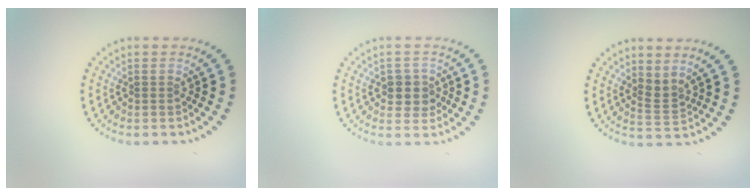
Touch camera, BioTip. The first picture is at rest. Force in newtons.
{"total": 2.6, "press": 2.4, "slide": 0.8}
{"total": 1.8, "press": 1.3, "slide": 1.2}